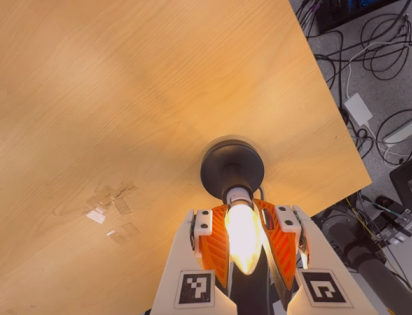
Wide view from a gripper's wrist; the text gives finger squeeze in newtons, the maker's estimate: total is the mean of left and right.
{"total": 25.6, "left": 19.1, "right": 32.2}